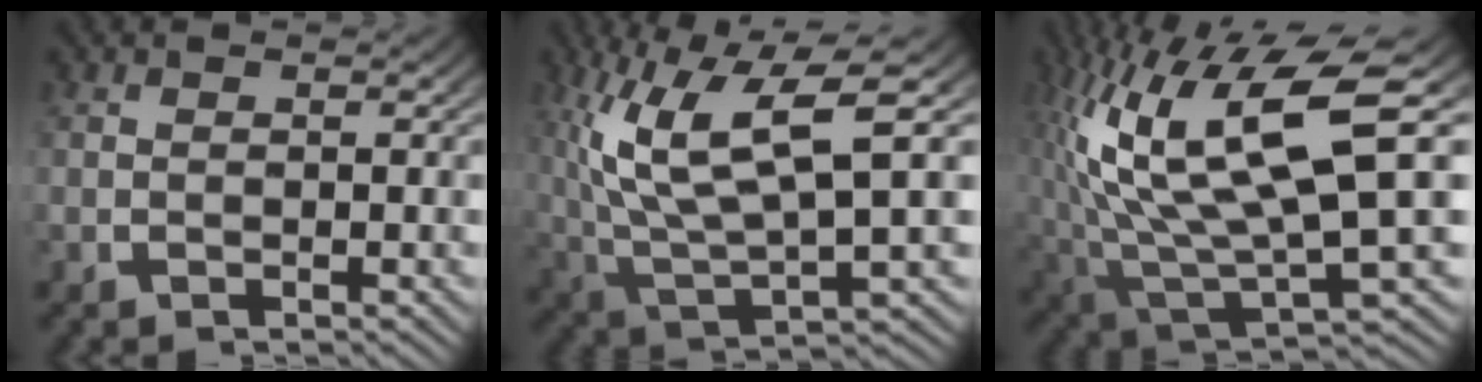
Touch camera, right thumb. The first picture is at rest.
{"total": 10.4, "force": [1.1, 5.4, 8.8], "torque": [-0.183, -0.023, 0.032]}
{"total": 13.7, "force": [0.0, 7.4, 11.5], "torque": [-0.248, -0.038, 0.020]}